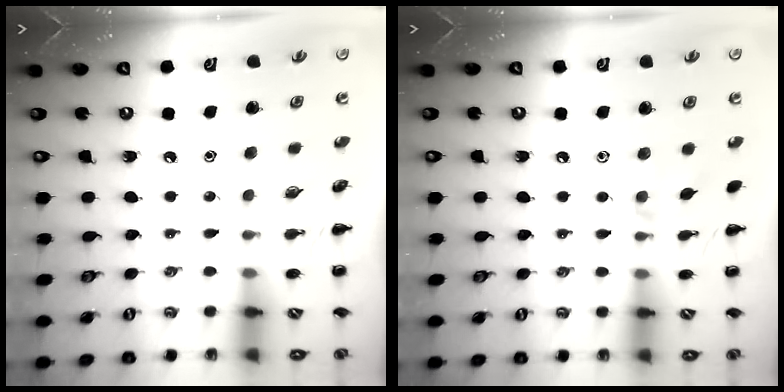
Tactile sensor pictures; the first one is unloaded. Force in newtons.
{"total": 3.3, "press": 3.1, "slide": 1.2}